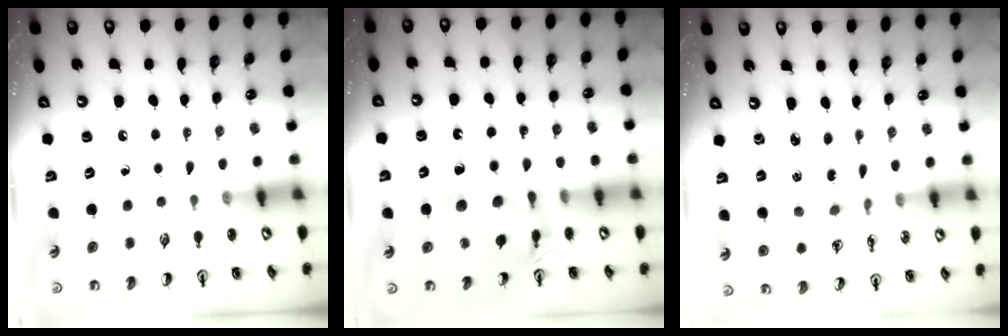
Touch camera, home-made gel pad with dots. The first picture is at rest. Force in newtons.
{"total": 12.0, "press": 12.0, "slide": 1.0}
{"total": 2.1, "press": 2.1, "slide": 0.2}